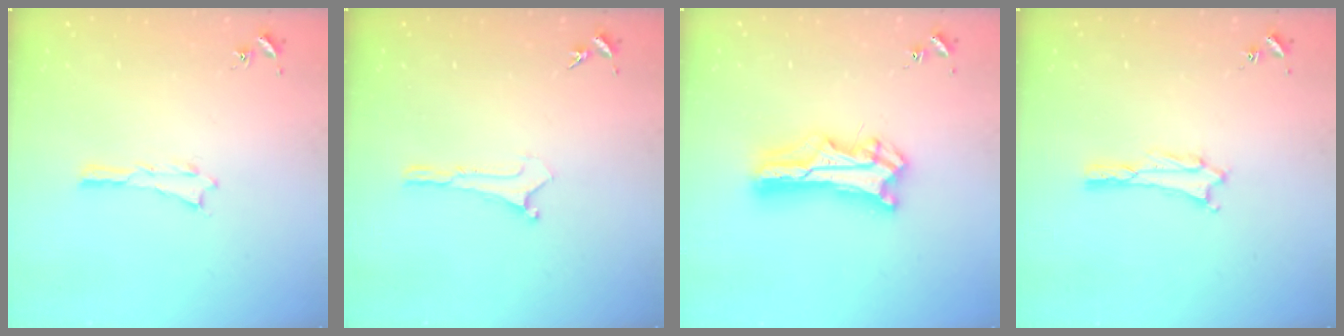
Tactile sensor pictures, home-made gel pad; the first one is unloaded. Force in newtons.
{"total": 0.0}
{"total": 9.2, "press": 9.2, "slide": 1.0}
{"total": 1.6, "press": 1.6, "slide": 0.2}